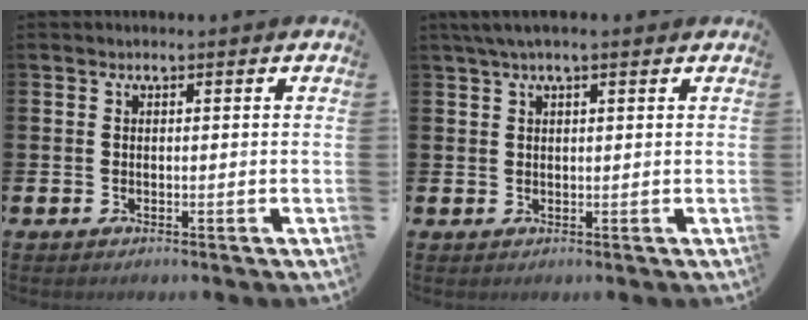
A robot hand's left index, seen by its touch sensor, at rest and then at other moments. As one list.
[{"total": 2.5, "force": [1.8, 0.4, 1.7], "torque": [-0.032, 0.004, 0.032]}]